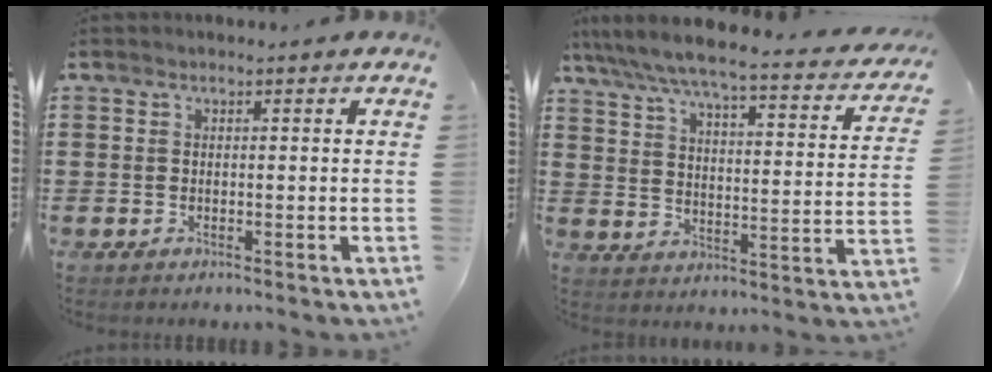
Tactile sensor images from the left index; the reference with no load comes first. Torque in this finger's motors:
{"motor_torque": [2.14, 0.00, 0.53, 0.05]}